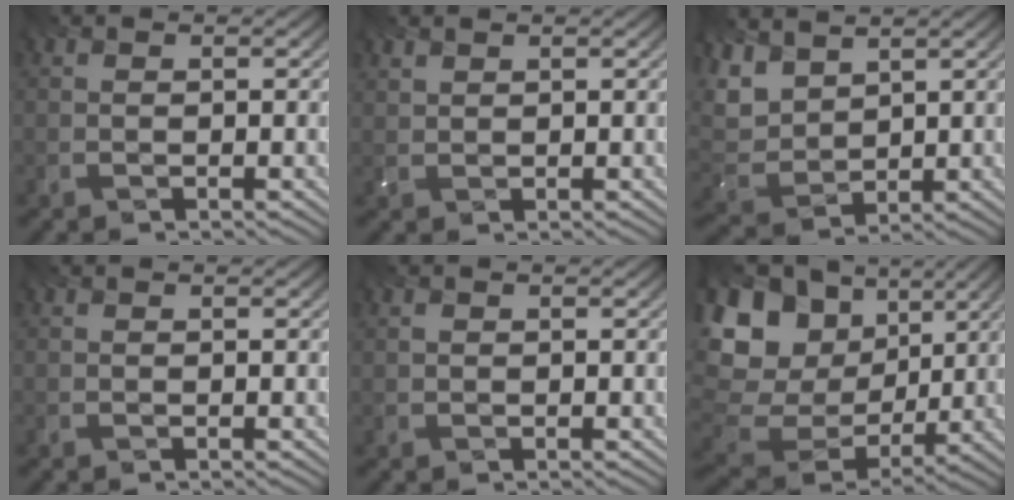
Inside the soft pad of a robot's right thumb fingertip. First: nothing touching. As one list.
[{"total": 1.0, "force": [0.9, 0.4, 0.2], "torque": [-0.005, 0.003, 0.023]}, {"total": 6.4, "force": [3.9, 3.8, 3.4], "torque": [-0.115, 0.016, 0.072]}, {"total": 0.0}, {"total": 0.0}, {"total": 18.9, "force": [4.9, 14.9, 10.4], "torque": [-0.291, 0.027, 0.117]}]